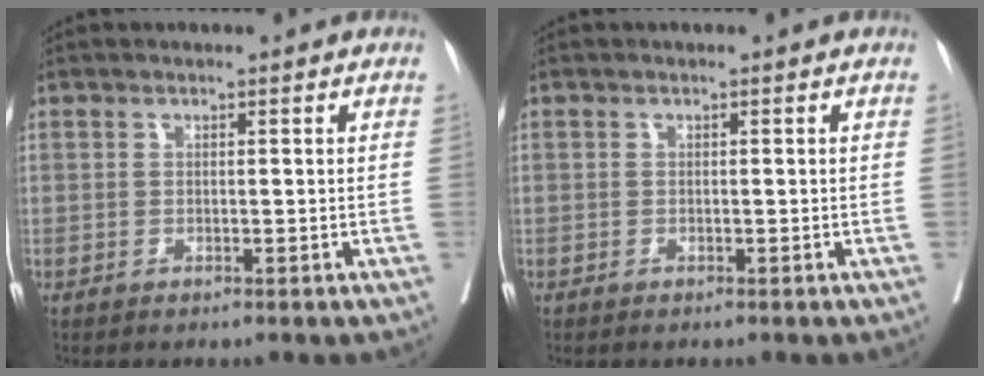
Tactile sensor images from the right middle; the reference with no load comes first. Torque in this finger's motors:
{"motor_torque": [0.89, -0.95, -0.03, -0.17]}